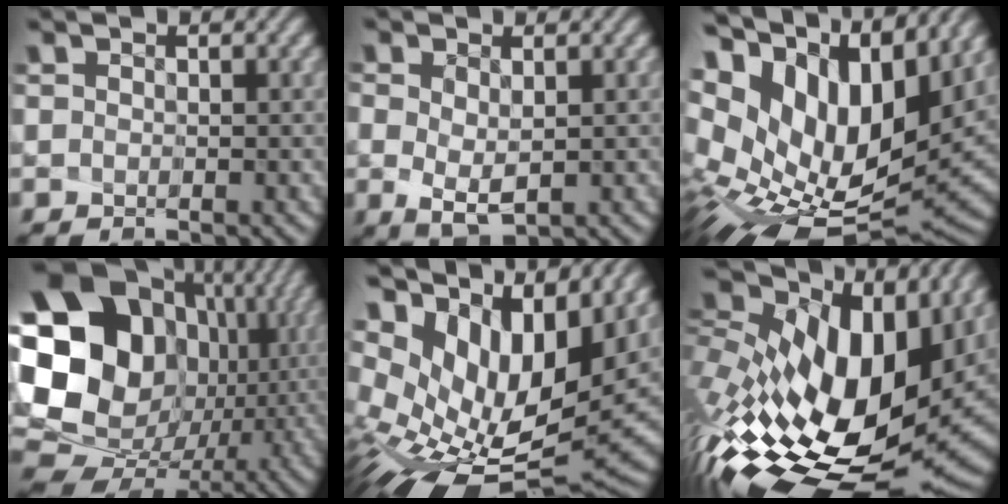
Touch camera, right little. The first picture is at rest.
{"total": 2.5, "force": [-0.8, 1.0, 2.2], "torque": [-0.039, -0.019, 0.005]}
{"total": 15.8, "force": [3.3, 9.5, 12.1], "torque": [-0.212, -0.022, 0.107]}
{"total": 21.6, "force": [1.5, 19.1, 9.9], "torque": [-0.227, 0.003, 0.028]}
{"total": 14.4, "force": [3.8, 8.1, 11.3], "torque": [-0.186, -0.014, 0.105]}
{"total": 16.1, "force": [-1.2, 9.8, 12.7], "torque": [-0.224, -0.021, -0.009]}